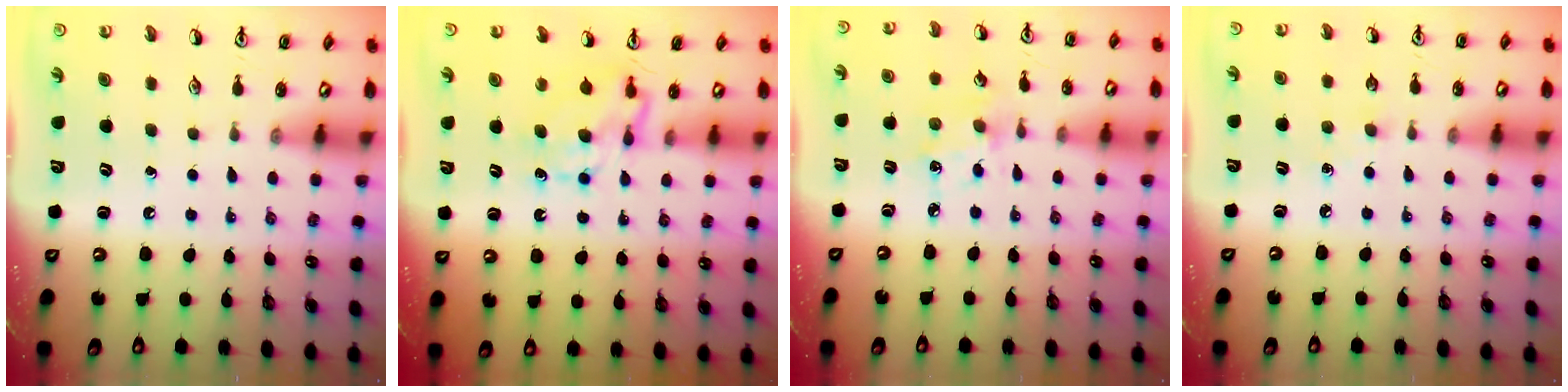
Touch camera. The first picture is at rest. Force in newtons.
{"total": 7.2, "press": 7.1, "slide": 0.8}
{"total": 2.8, "press": 2.8, "slide": 0.5}
{"total": 2.7, "press": 2.7, "slide": 0.4}